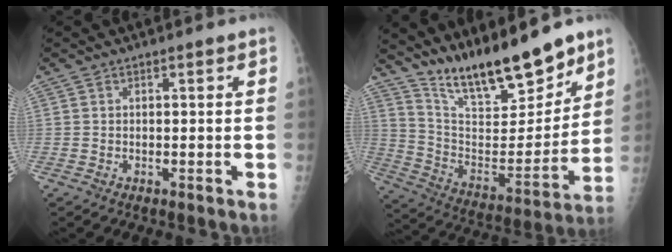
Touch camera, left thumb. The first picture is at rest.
{"total": 20.3, "force": [16.2, 5.3, 11.0], "torque": [-0.141, -0.096, 0.285]}